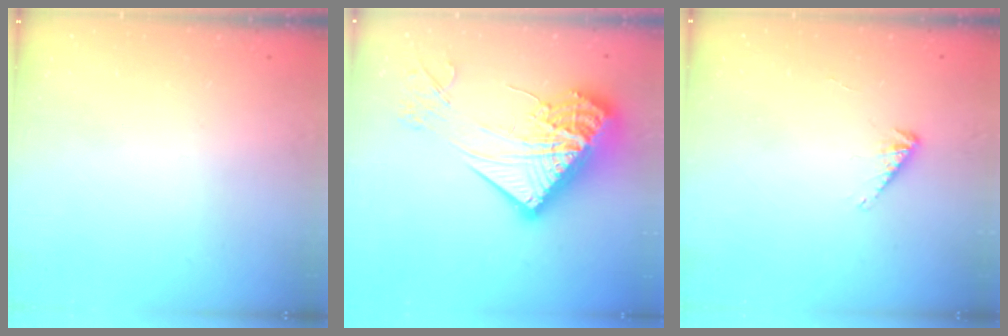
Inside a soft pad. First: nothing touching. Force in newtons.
{"total": 26.0, "press": 25.9, "slide": 2.6}
{"total": 2.2, "press": 2.1, "slide": 0.5}